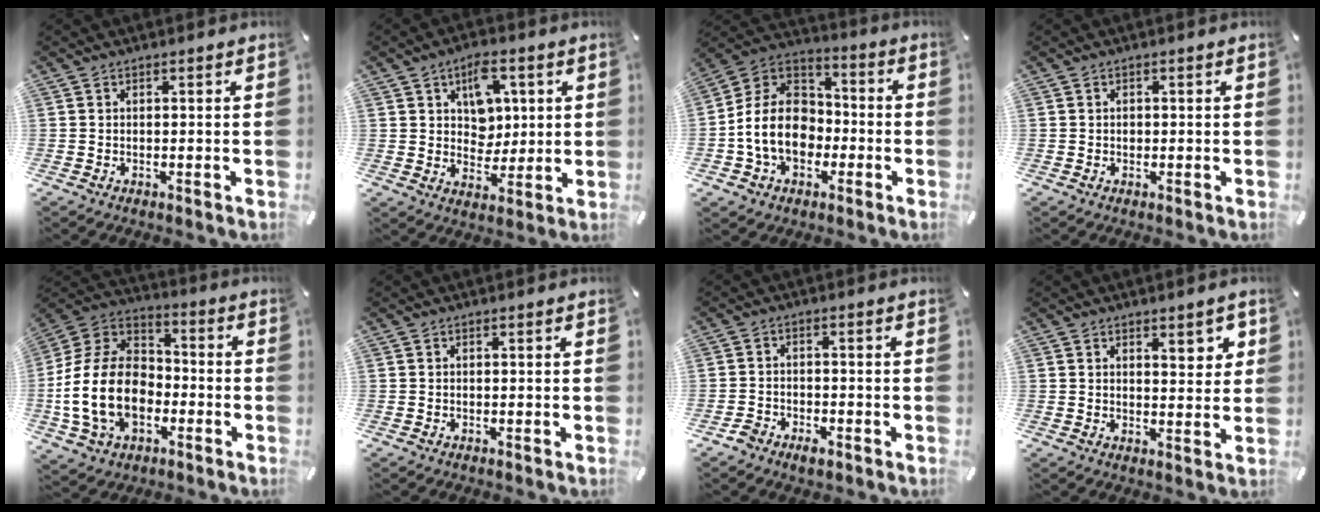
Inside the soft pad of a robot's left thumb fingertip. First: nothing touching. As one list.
[{"total": 9.1, "force": [3.7, 7.1, 4.4], "torque": [-0.052, -0.011, 0.061]}, {"total": 14.6, "force": [-4.2, 11.6, 7.8], "torque": [-0.177, 0.025, -0.076]}, {"total": 0.8, "force": [-0.1, 0.7, 0.4], "torque": [-0.006, 0.004, -0.003]}, {"total": 18.6, "force": [-4.9, 13.4, 11.9], "torque": [-0.266, 0.029, -0.087]}, {"total": 0.0}, {"total": 3.2, "force": [-2.3, 1.9, 1.0], "torque": [-0.022, 0.011, -0.047]}, {"total": 4.9, "force": [3.0, 2.4, 3.0], "torque": [-0.025, -0.016, 0.045]}]